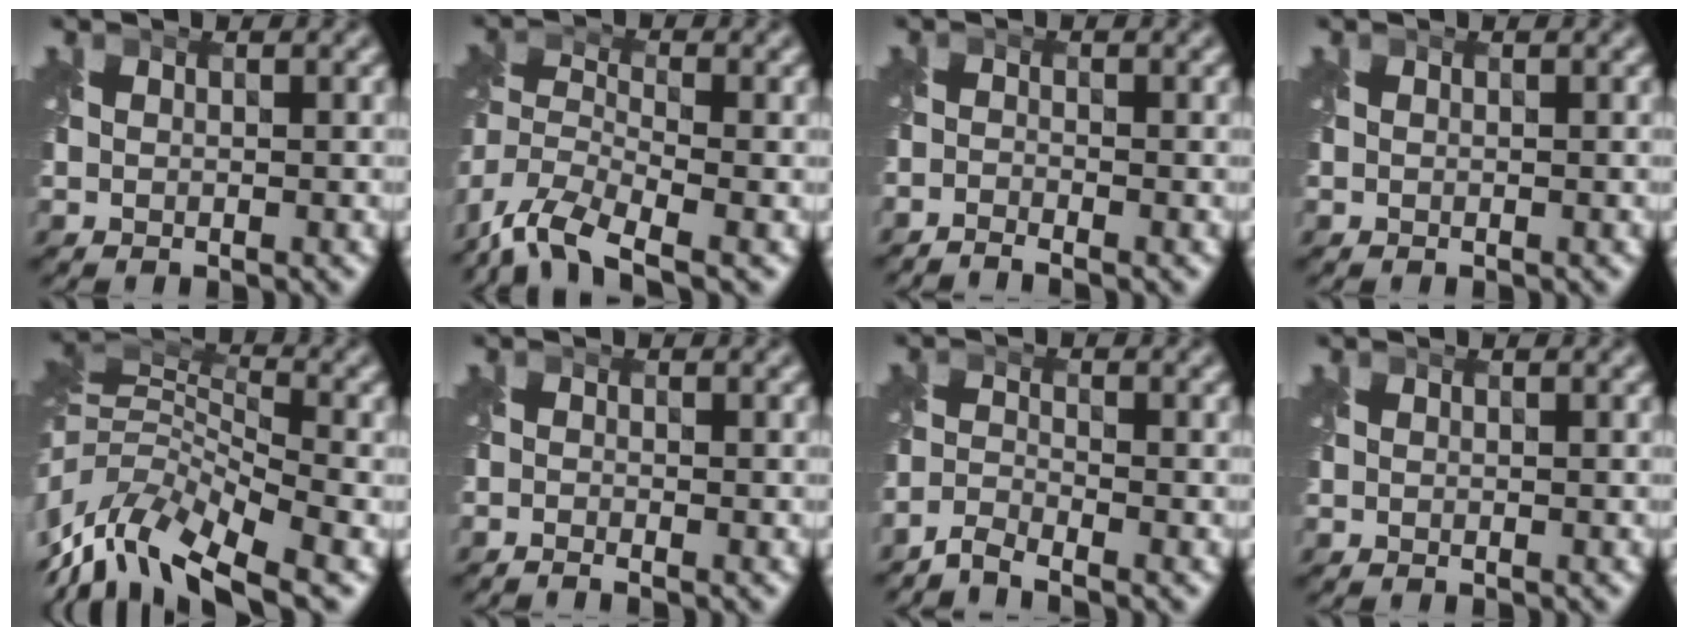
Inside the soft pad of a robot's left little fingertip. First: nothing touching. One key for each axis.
{"total": 8.1, "fx": -6.5, "fy": 2.3, "fz": 4.3, "tx": -0.090, "ty": -0.010, "tz": -0.131}
{"total": 1.7, "fx": -1.6, "fy": 0.0, "fz": 0.6, "tx": -0.012, "ty": -0.007, "tz": -0.042}
{"total": 0.0}
{"total": 10.3, "fx": -5.0, "fy": 4.0, "fz": 8.1, "tx": -0.158, "ty": 0.000, "tz": -0.099}
{"total": 1.0, "fx": -0.9, "fy": 0.0, "fz": 0.4, "tx": -0.004, "ty": -0.011, "tz": -0.026}
{"total": 2.3, "fx": -2.2, "fy": 0.0, "fz": 0.6, "tx": -0.014, "ty": -0.004, "tz": -0.056}
{"total": 0.0}